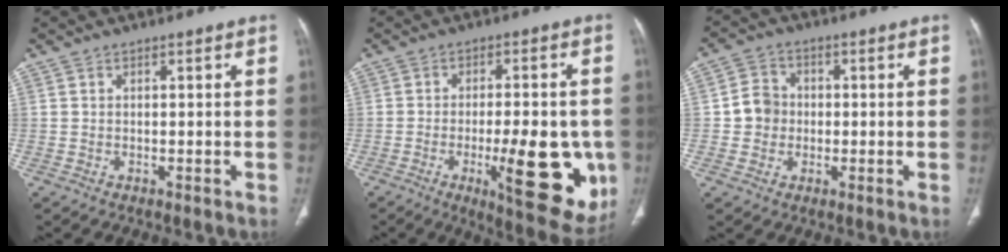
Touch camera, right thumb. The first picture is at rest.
{"total": 18.5, "force": [-4.7, 6.0, 16.8], "torque": [-0.182, -0.012, -0.048]}
{"total": 5.6, "force": [-0.4, 5.2, 1.9], "torque": [-0.011, 0.012, -0.013]}